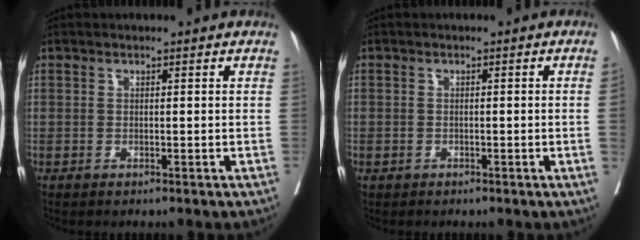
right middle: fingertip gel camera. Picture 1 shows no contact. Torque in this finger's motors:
{"motor_torque": [0.37, -0.34, -0.56, -0.21]}